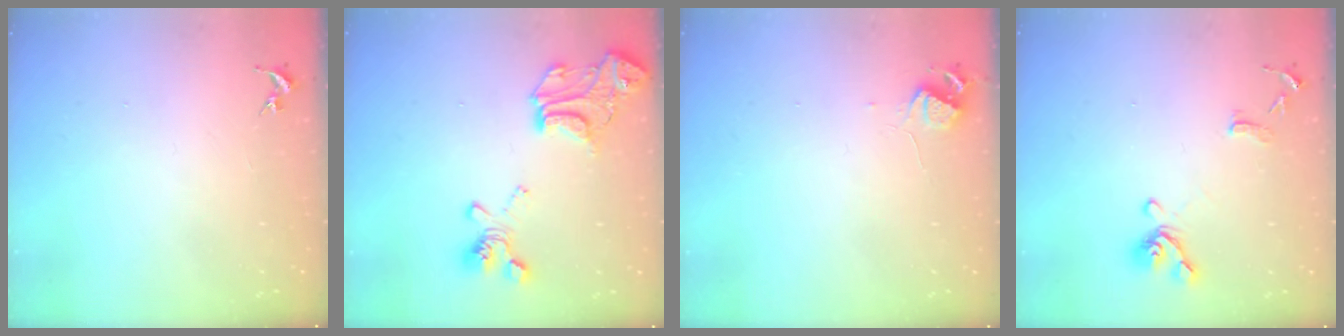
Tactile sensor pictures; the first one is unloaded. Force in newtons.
{"total": 19.4, "press": 19.3, "slide": 1.5}
{"total": 5.9, "press": 5.9, "slide": 0.8}
{"total": 10.9, "press": 10.8, "slide": 1.4}